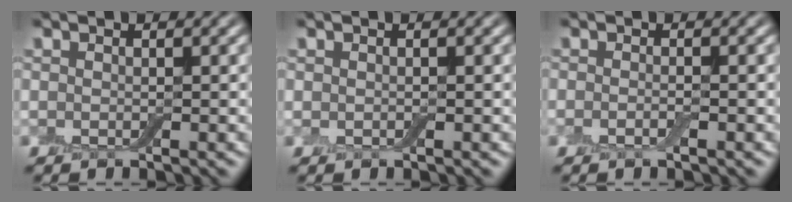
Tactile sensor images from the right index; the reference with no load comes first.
{"total": 0.0}
{"total": 0.7, "force": [-0.4, 0.1, 0.6], "torque": [-0.014, 0.001, -0.009]}